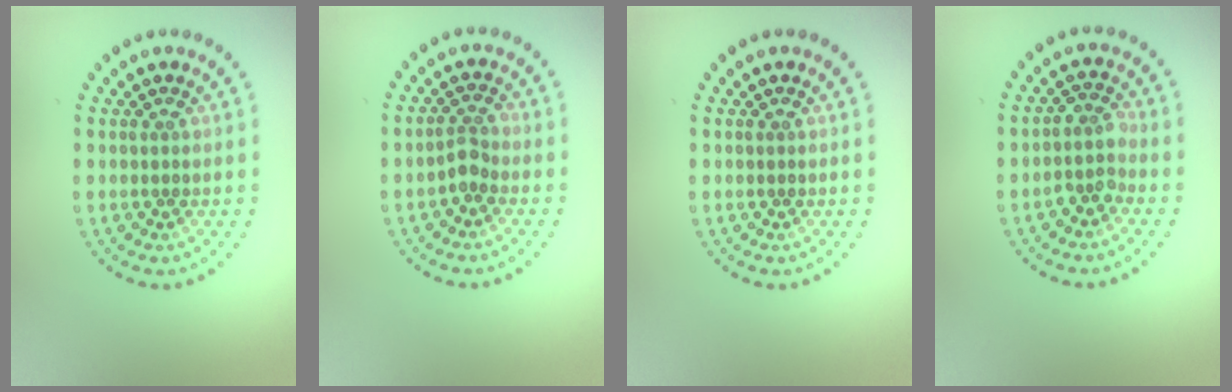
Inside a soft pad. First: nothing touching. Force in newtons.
{"total": 1.6, "press": 1.2, "slide": 1.0}
{"total": 0.0}
{"total": 2.1, "press": 1.7, "slide": 1.3}